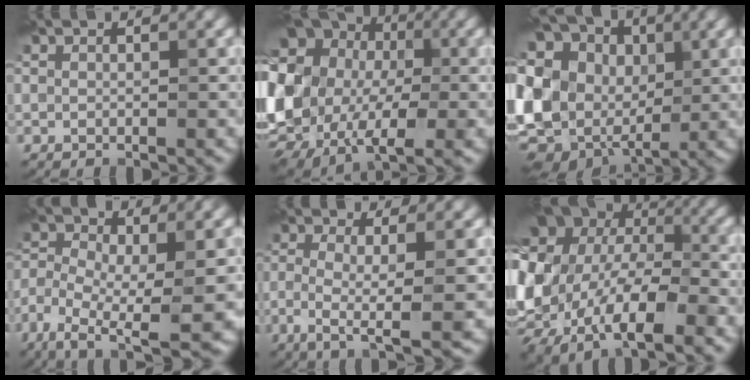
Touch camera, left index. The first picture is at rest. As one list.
[{"total": 16.4, "force": [2.0, 13.7, 8.8], "torque": [-0.216, 0.010, 0.030]}, {"total": 21.7, "force": [4.4, 17.5, 12.1], "torque": [-0.267, 0.030, 0.036]}, {"total": 10.3, "force": [-4.6, 3.8, 8.5], "torque": [-0.155, -0.014, -0.082]}, {"total": 5.1, "force": [-1.0, 0.9, 4.9], "torque": [-0.092, -0.001, -0.018]}, {"total": 16.1, "force": [0.6, 11.1, 11.7], "torque": [-0.233, -0.020, 0.044]}]